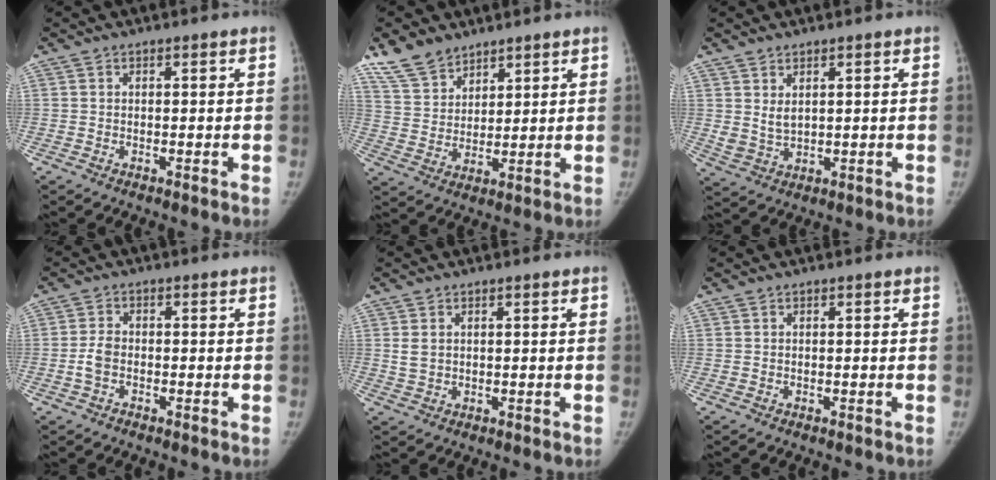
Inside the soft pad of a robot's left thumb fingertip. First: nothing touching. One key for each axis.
{"total": 8.5, "fx": 6.7, "fy": 4.6, "fz": 2.4, "tx": -0.027, "ty": -0.032, "tz": 0.139}
{"total": 3.4, "fx": 1.4, "fy": 2.0, "fz": 2.3, "tx": -0.041, "ty": -0.014, "tz": 0.038}
{"total": 3.0, "fx": -1.2, "fy": 2.0, "fz": 1.9, "tx": -0.041, "ty": 0.012, "tz": -0.027}
{"total": 2.5, "fx": 0.7, "fy": 1.8, "fz": 1.6, "tx": -0.026, "ty": -0.004, "tz": 0.021}
{"total": 0.0}